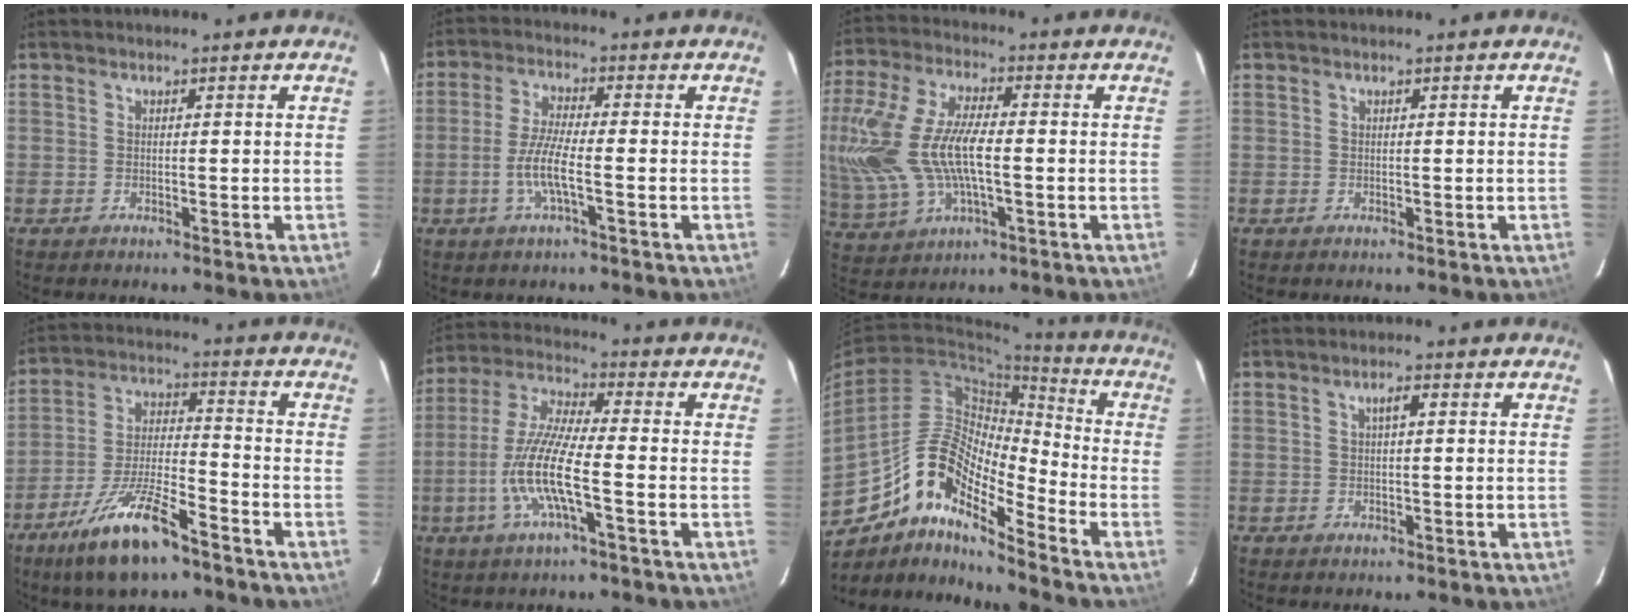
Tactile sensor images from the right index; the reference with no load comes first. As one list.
[{"total": 6.5, "force": [-2.1, 0.6, 6.1], "torque": [-0.127, -0.003, -0.043]}, {"total": 21.5, "force": [-1.0, 10.7, 18.6], "torque": [-0.423, -0.001, -0.009]}, {"total": 0.0}, {"total": 13.3, "force": [-9.0, 3.2, 9.3], "torque": [-0.196, -0.014, -0.165]}, {"total": 12.2, "force": [-3.7, 1.6, 11.5], "torque": [-0.243, -0.003, -0.075]}, {"total": 13.8, "force": [-9.4, 3.8, 9.4], "torque": [-0.158, 0.015, -0.187]}, {"total": 1.8, "force": [0.5, 0.4, 1.6], "torque": [-0.030, 0.007, 0.009]}]